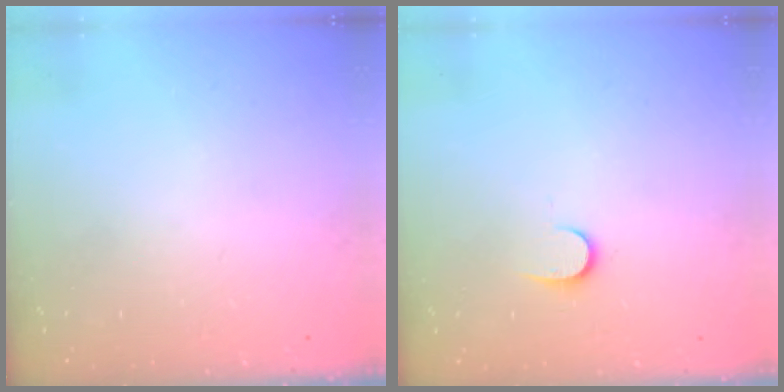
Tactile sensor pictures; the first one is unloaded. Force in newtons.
{"total": 6.4, "press": 6.4, "slide": 0.6}